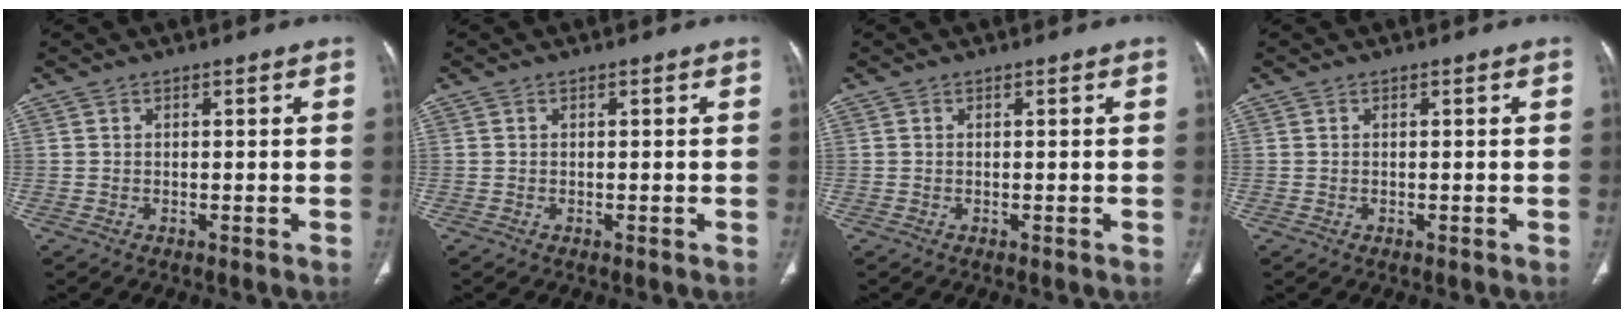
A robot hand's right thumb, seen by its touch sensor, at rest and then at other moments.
{"total": 0.0}
{"total": 0.0}
{"total": 0.0}